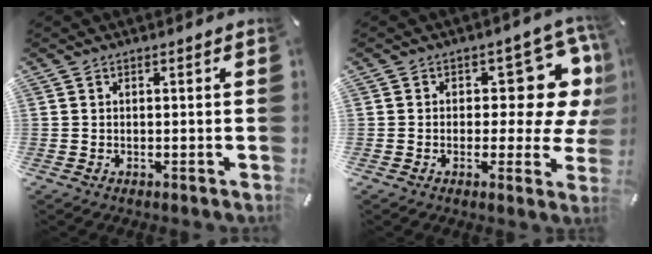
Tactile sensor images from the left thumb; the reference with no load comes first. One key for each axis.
{"total": 11.1, "fx": 4.7, "fy": 6.1, "fz": 7.9, "tx": -0.082, "ty": -0.051, "tz": 0.080}